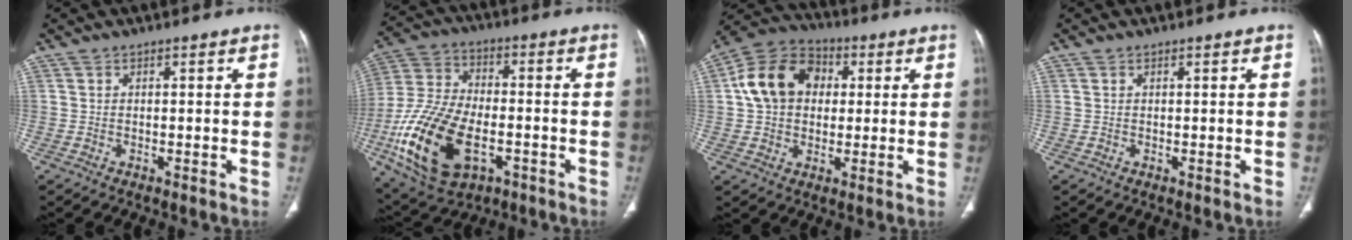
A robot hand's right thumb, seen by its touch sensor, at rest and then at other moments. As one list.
[{"total": 22.0, "force": [-6.6, 12.8, 16.6], "torque": [-0.333, 0.011, -0.104]}, {"total": 14.6, "force": [2.5, 10.8, 9.5], "torque": [-0.156, 0.028, 0.033]}, {"total": 0.0}]